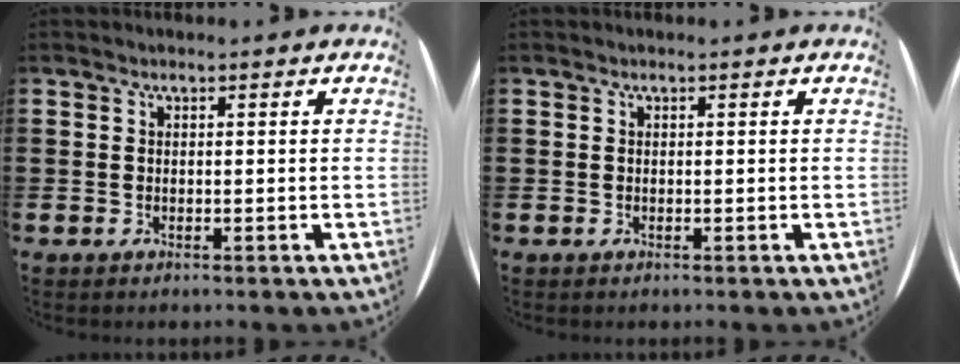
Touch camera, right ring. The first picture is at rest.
{"total": 0.0}